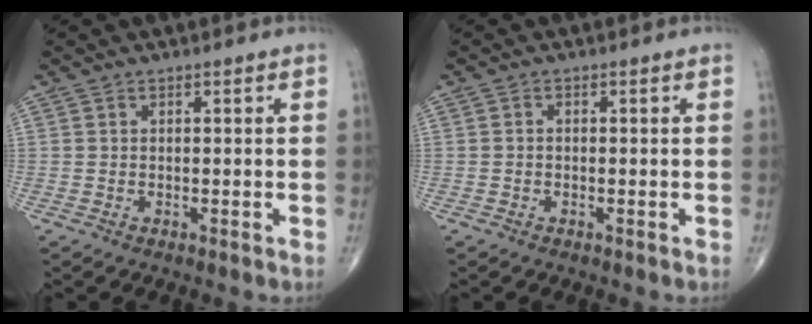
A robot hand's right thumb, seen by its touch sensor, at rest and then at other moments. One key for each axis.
{"total": 0.5, "fx": -0.2, "fy": 0.4, "fz": 0.3, "tx": -0.004, "ty": 0.001, "tz": -0.008}